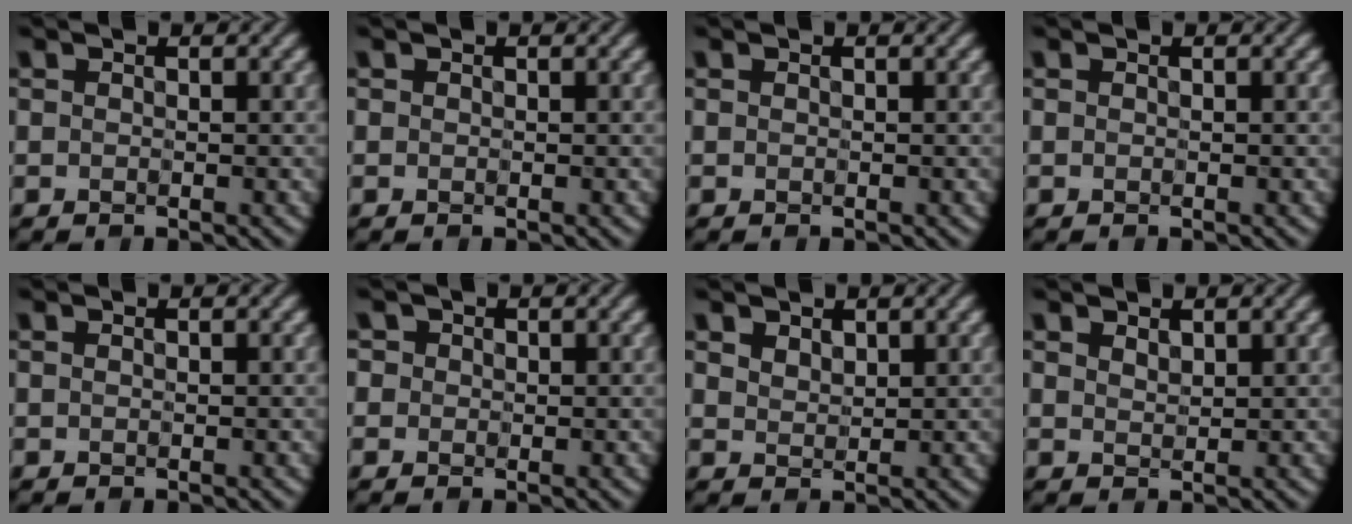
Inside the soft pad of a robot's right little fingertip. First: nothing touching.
{"total": 0.0}
{"total": 0.0}
{"total": 0.0}
{"total": 0.0}
{"total": 1.1, "force": [0.2, 1.1, 0.1], "torque": [-0.006, -0.010, 0.011]}
{"total": 1.9, "force": [1.2, 1.1, 0.9], "torque": [-0.023, -0.002, 0.030]}
{"total": 1.2, "force": [0.9, 0.6, 0.6], "torque": [-0.012, 0.000, 0.022]}